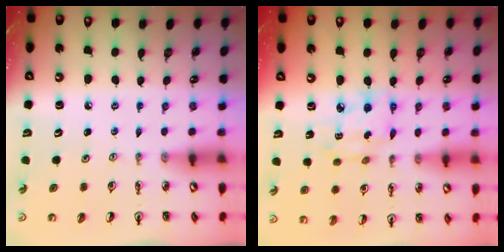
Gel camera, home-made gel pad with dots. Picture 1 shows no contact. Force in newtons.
{"total": 7.8, "press": 7.8, "slide": 0.7}